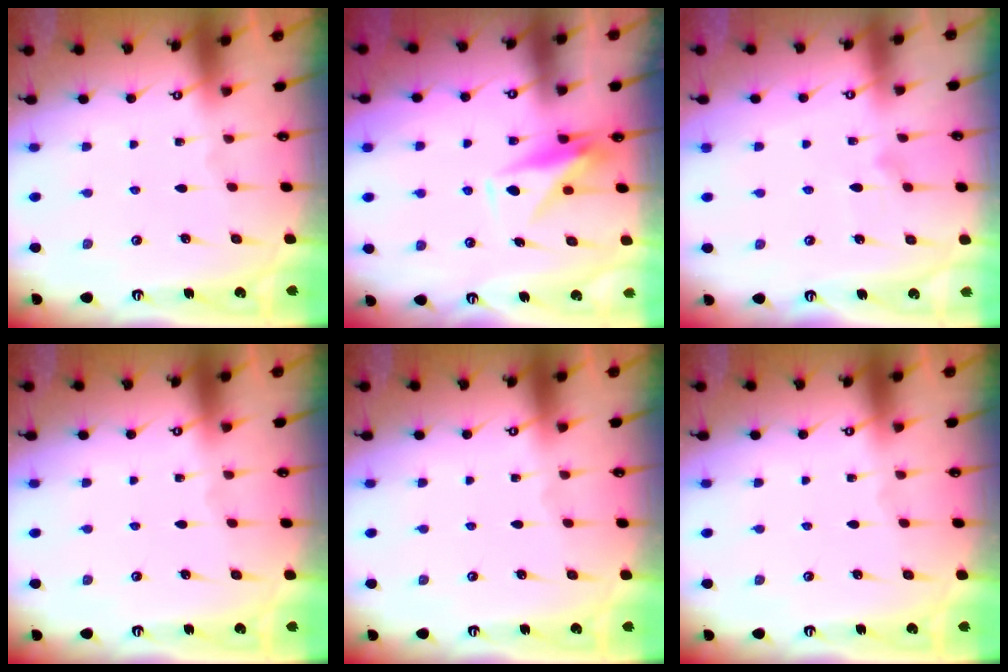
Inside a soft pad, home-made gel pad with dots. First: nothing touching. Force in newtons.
{"total": 8.9, "press": 8.9, "slide": 0.3}
{"total": 8.4, "press": 8.4, "slide": 0.4}
{"total": 0.0}
{"total": 0.0}
{"total": 0.0}